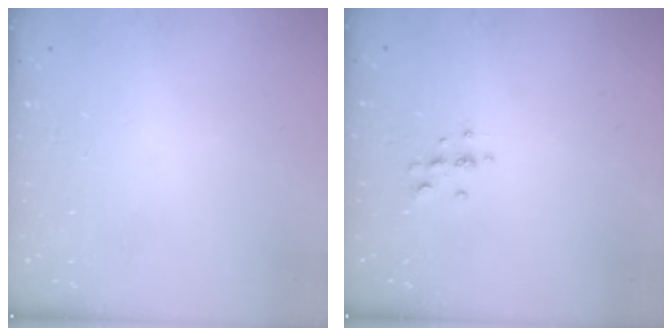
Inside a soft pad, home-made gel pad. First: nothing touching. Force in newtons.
{"total": 4.1, "press": 4.1, "slide": 0.4}